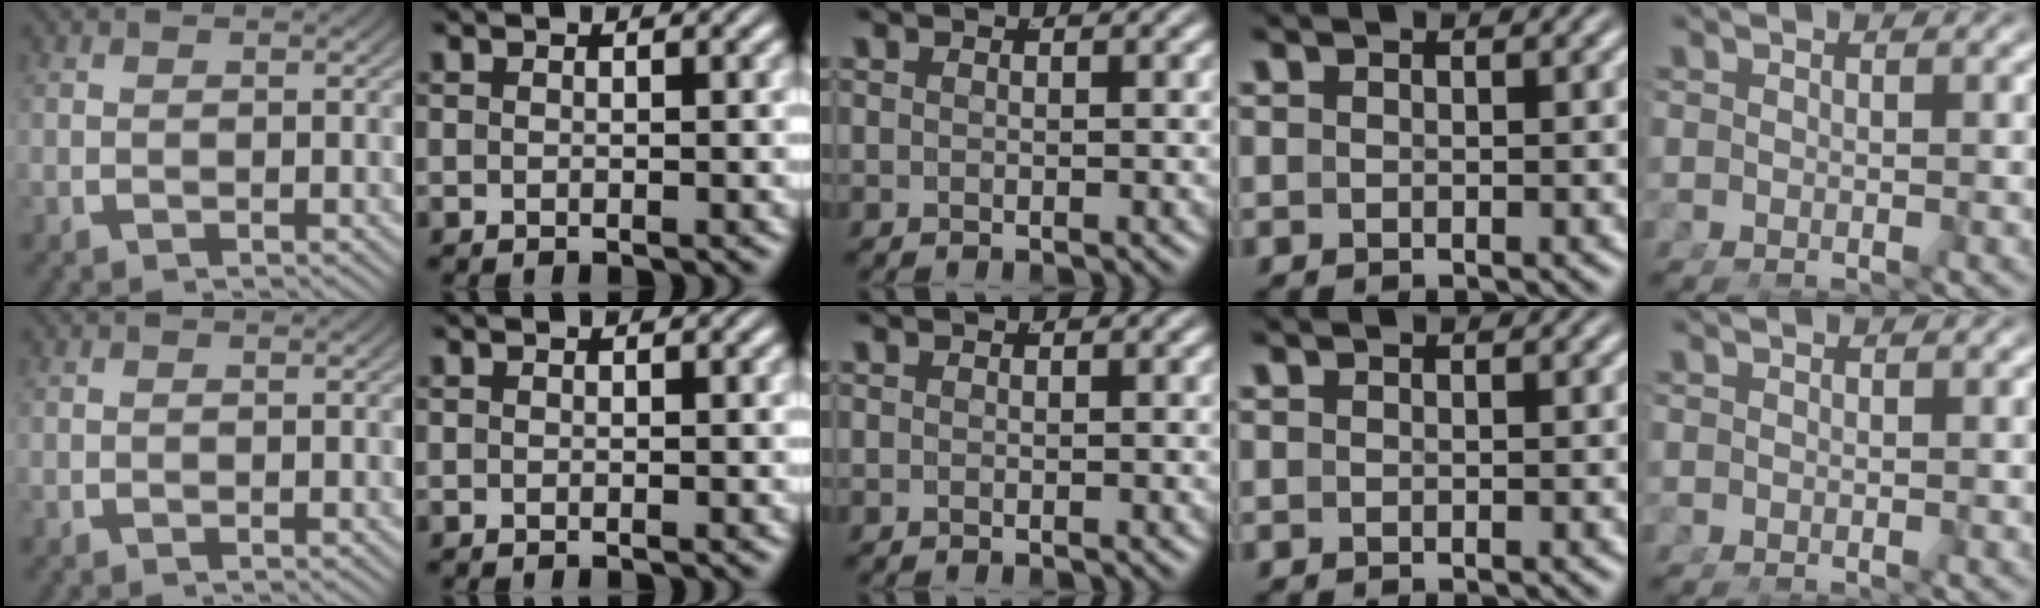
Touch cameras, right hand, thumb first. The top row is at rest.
{}